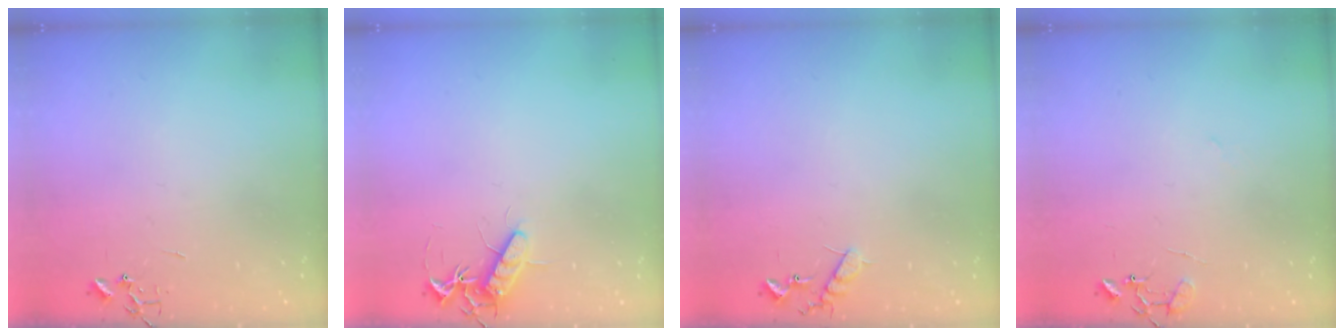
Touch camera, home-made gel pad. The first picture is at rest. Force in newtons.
{"total": 10.8, "press": 10.8, "slide": 0.4}
{"total": 7.6, "press": 7.6, "slide": 0.4}
{"total": 8.7, "press": 8.7, "slide": 0.8}